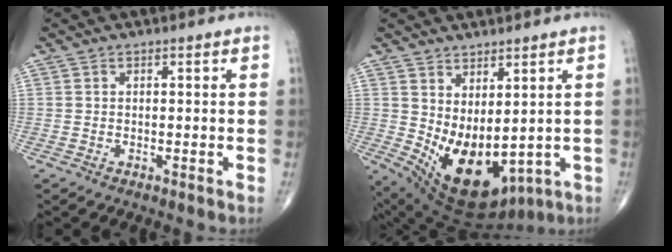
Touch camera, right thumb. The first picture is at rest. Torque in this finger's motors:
{"motor_torque": [-0.23, 1.04, 0.96, 0.80, 0.38]}